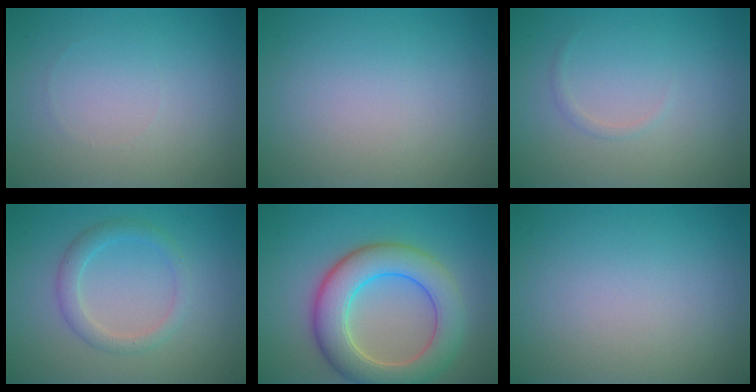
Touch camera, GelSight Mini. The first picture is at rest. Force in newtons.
{"total": 0.0}
{"total": 0.6, "press": 0.6, "slide": 0.0}
{"total": 2.2, "press": 2.2, "slide": 0.1}
{"total": 7.6, "press": 7.6, "slide": 0.3}
{"total": 0.0}